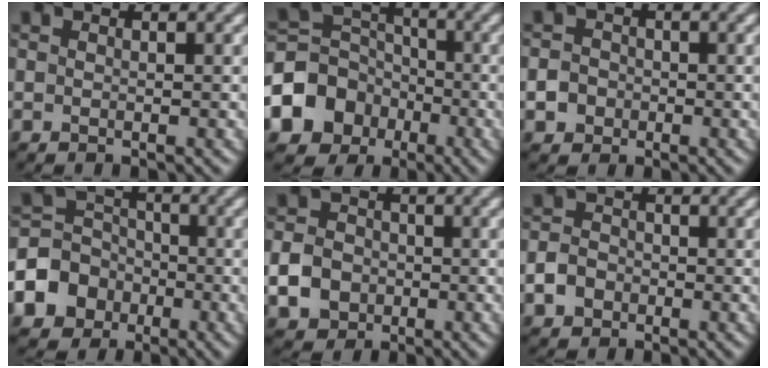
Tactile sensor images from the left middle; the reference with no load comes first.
{"total": 7.8, "force": [-3.6, 6.4, 2.8], "torque": [-0.068, 0.003, -0.084]}
{"total": 3.1, "force": [-1.5, 2.7, 0.6], "torque": [0.013, 0.003, -0.039]}
{"total": 7.4, "force": [-3.4, 6.3, 1.8], "torque": [-0.035, -0.005, -0.090]}
{"total": 4.5, "force": [-1.6, 3.8, 1.9], "torque": [-0.040, -0.001, -0.042]}
{"total": 2.4, "force": [-1.4, 1.8, 0.8], "torque": [-0.015, 0.004, -0.031]}